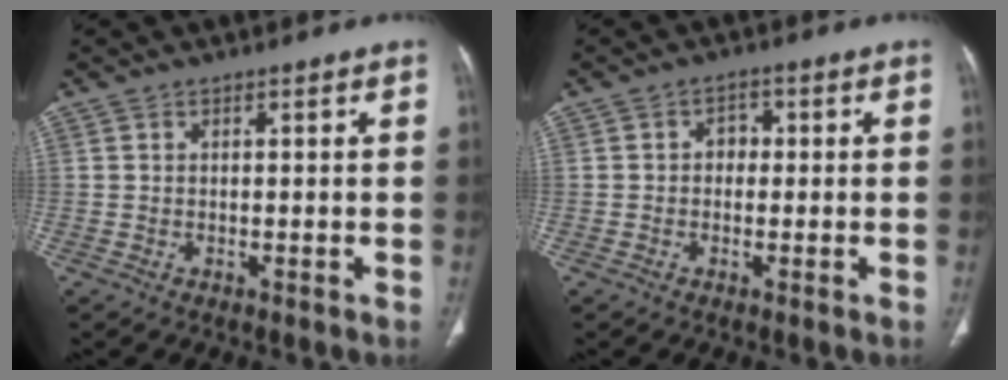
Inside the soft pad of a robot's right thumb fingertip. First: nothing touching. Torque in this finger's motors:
{"motor_torque": [-0.31, 0.54, 0.33, -0.15, -0.02]}